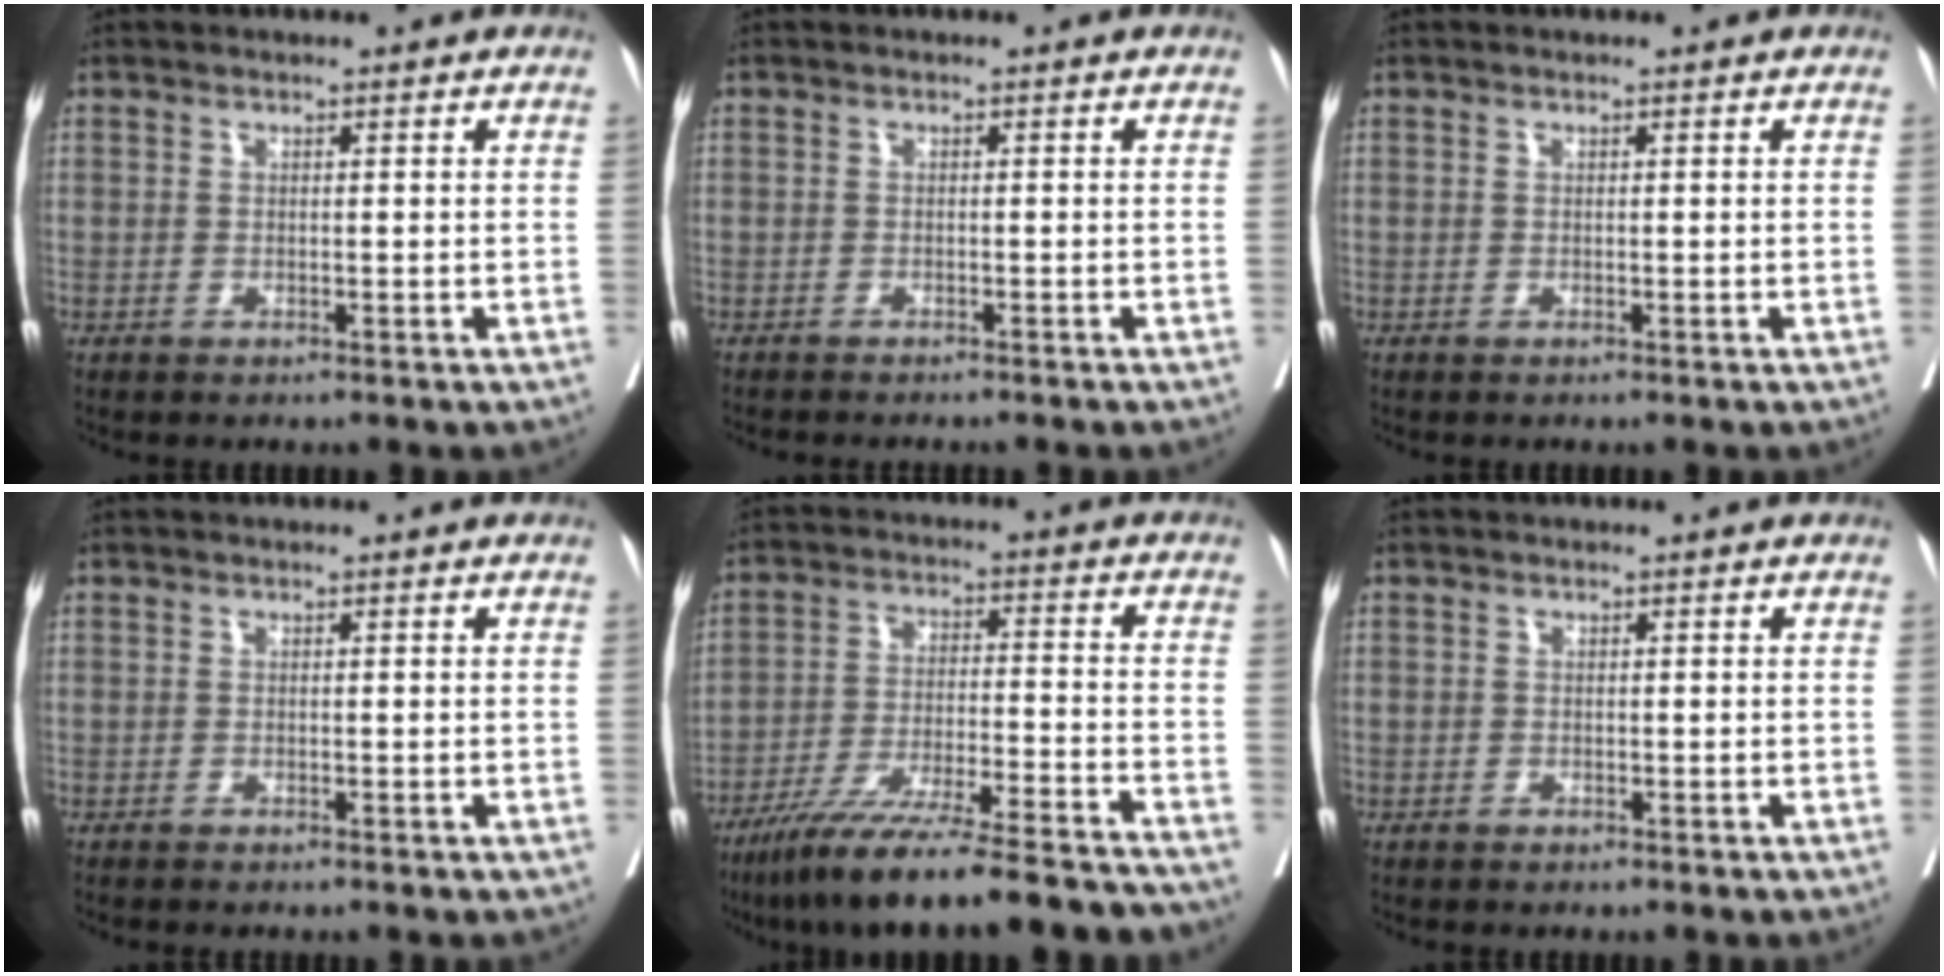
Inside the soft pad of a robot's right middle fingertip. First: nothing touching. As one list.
[{"total": 4.9, "force": [-4.4, 0.5, 2.0], "torque": [-0.021, -0.007, -0.057]}, {"total": 0.0}, {"total": 2.6, "force": [-2.2, 0.7, 1.3], "torque": [-0.022, -0.005, -0.022]}, {"total": 20.6, "force": [-17.8, 0.9, 10.3], "torque": [-0.145, -0.029, -0.274]}, {"total": 0.9, "force": [-0.4, 0.7, -0.1], "torque": [-0.003, 0.007, -0.009]}]